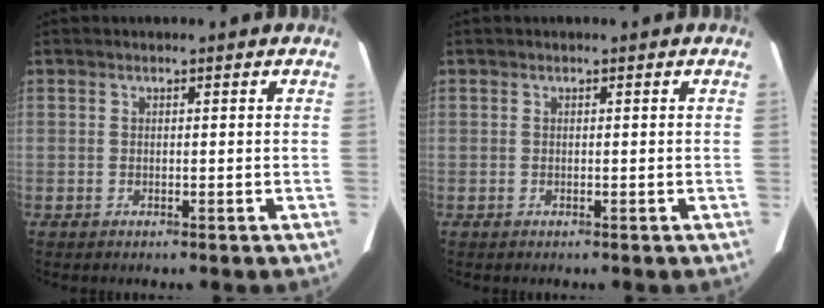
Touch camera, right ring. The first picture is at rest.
{"total": 0.0}